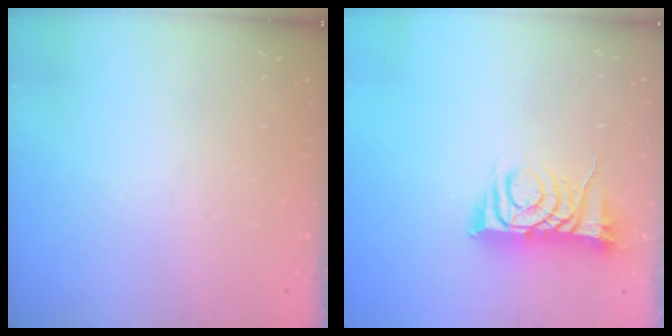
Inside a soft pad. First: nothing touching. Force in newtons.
{"total": 9.4, "press": 9.4, "slide": 0.5}